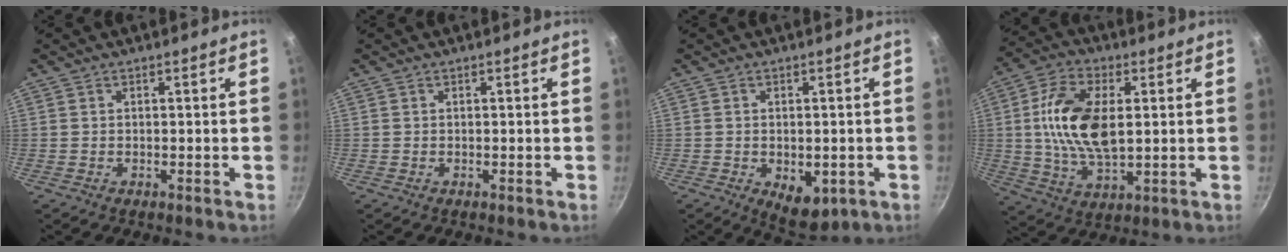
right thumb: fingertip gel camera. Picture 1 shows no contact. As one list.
[{"total": 0.0}, {"total": 7.3, "force": [-2.0, 4.4, 5.5], "torque": [-0.056, -0.004, -0.016]}, {"total": 15.0, "force": [2.0, 8.0, 12.5], "torque": [-0.229, 0.005, 0.034]}]